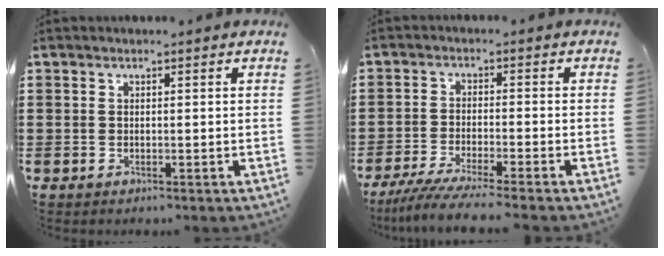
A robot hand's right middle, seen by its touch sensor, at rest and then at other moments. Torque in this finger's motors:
{"motor_torque": [1.24, -0.90, 0.30, 0.05]}